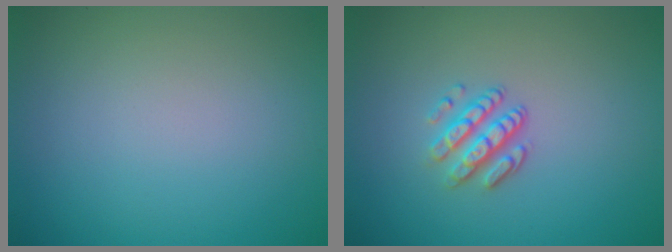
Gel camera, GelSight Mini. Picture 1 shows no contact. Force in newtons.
{"total": 2.9, "press": 2.3, "slide": 1.8}